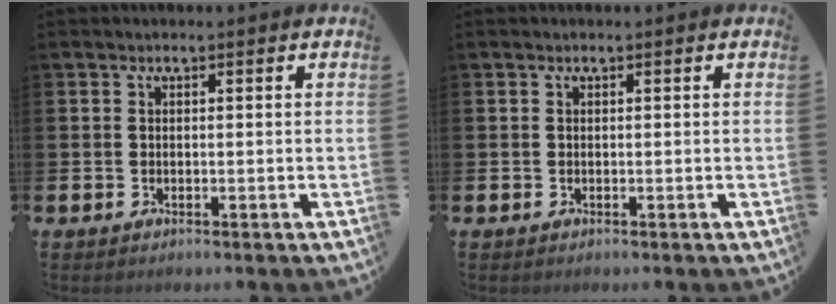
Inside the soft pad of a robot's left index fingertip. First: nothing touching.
{"total": 0.0}